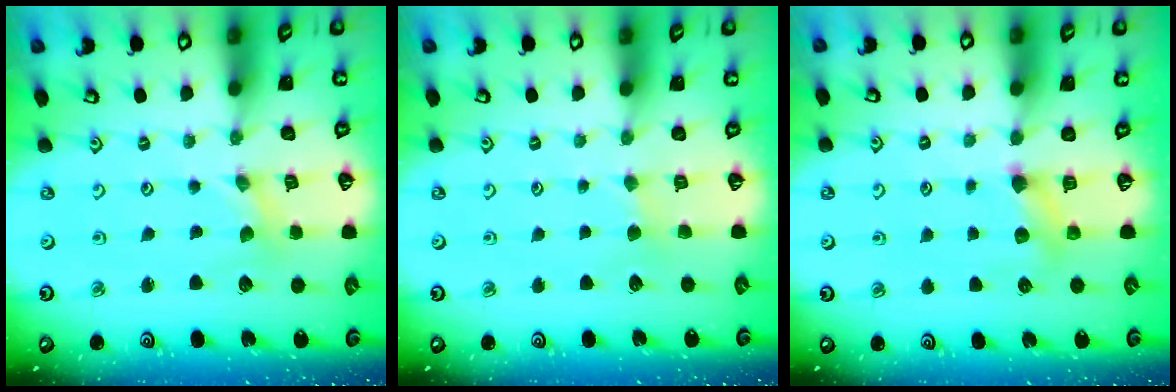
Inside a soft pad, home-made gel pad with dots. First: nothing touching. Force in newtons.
{"total": 2.2, "press": 2.2, "slide": 0.5}
{"total": 5.2, "press": 5.1, "slide": 0.6}